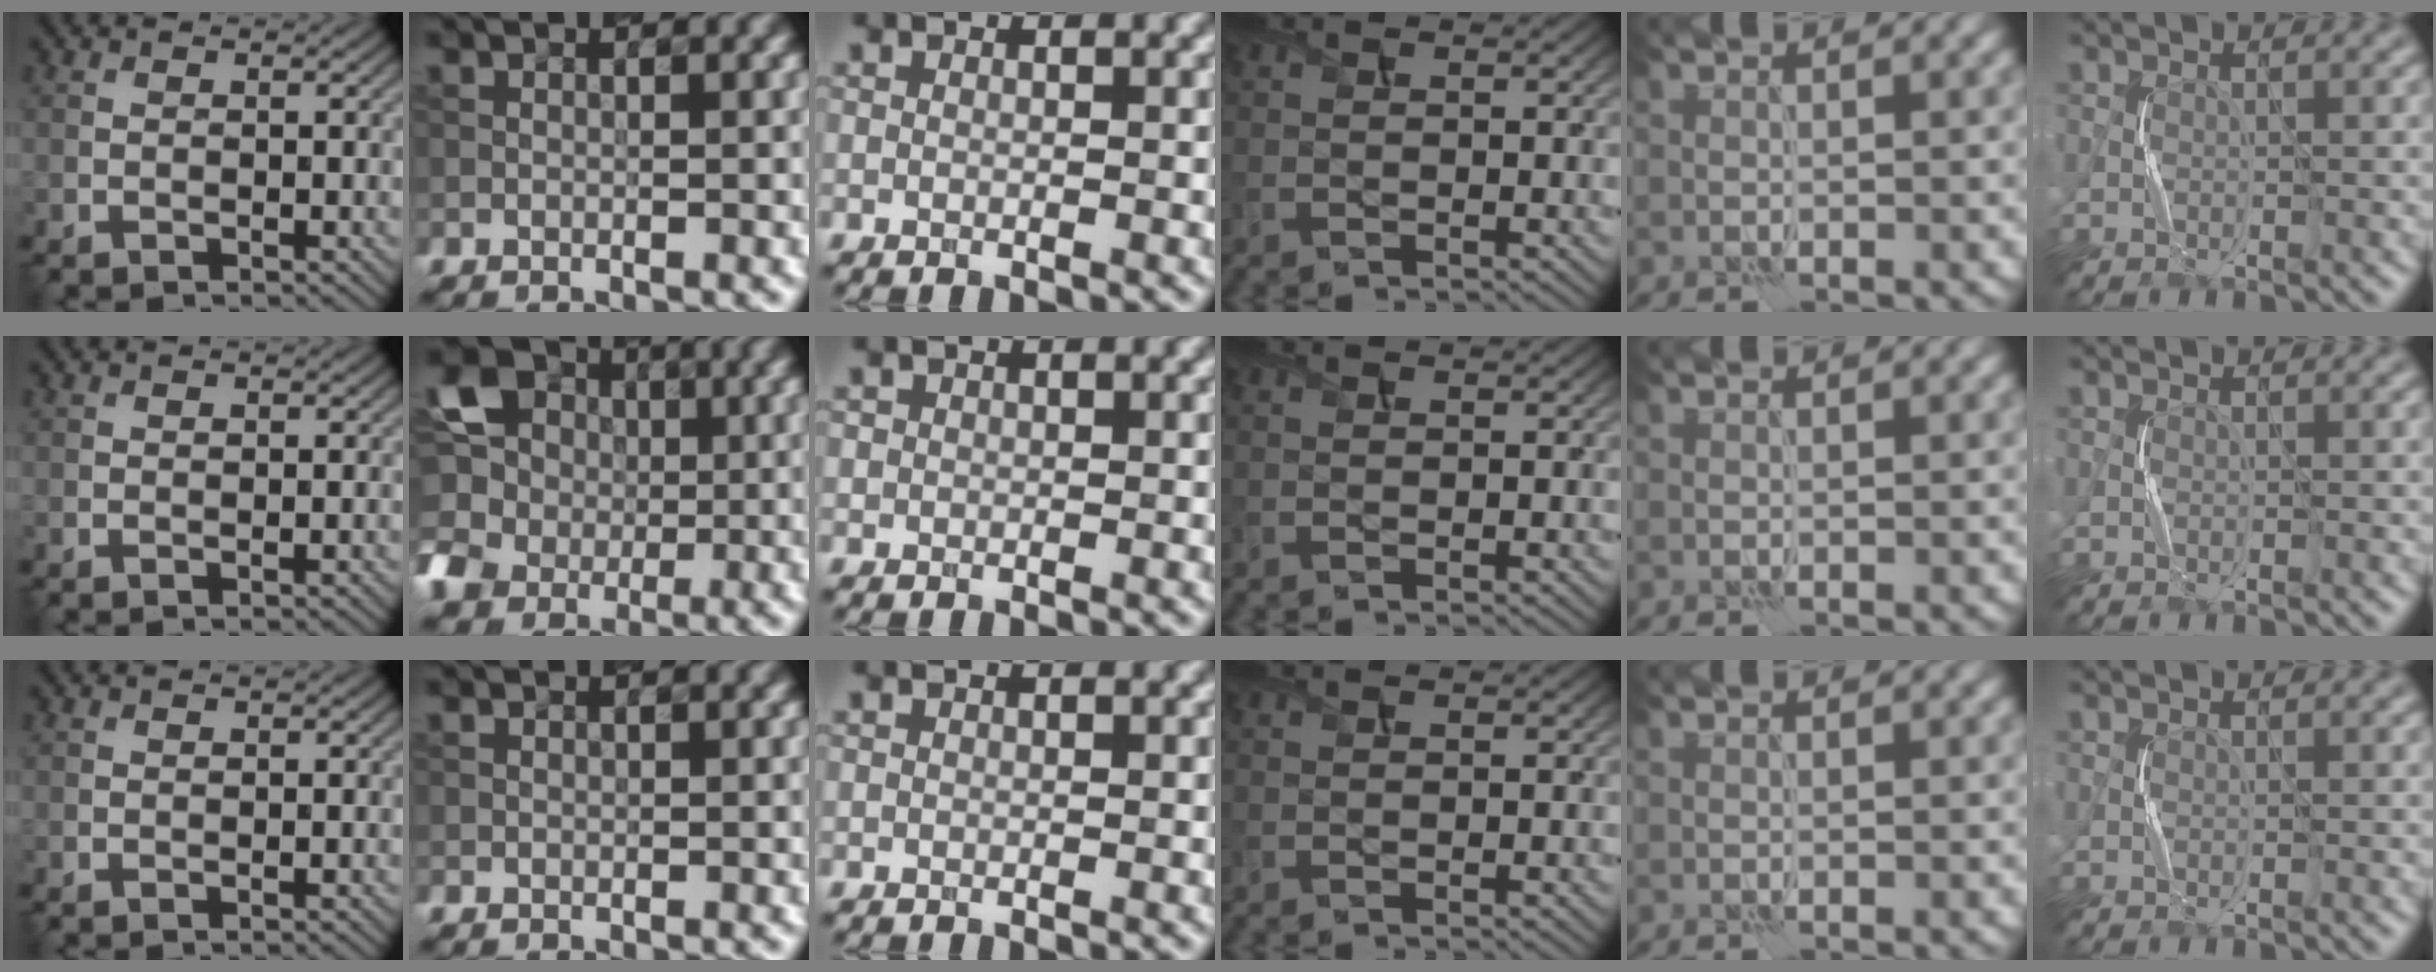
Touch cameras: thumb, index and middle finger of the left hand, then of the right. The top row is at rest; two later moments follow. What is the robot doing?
{"motion": "squeeze", "object": "stress ball aka squeeze ball"}